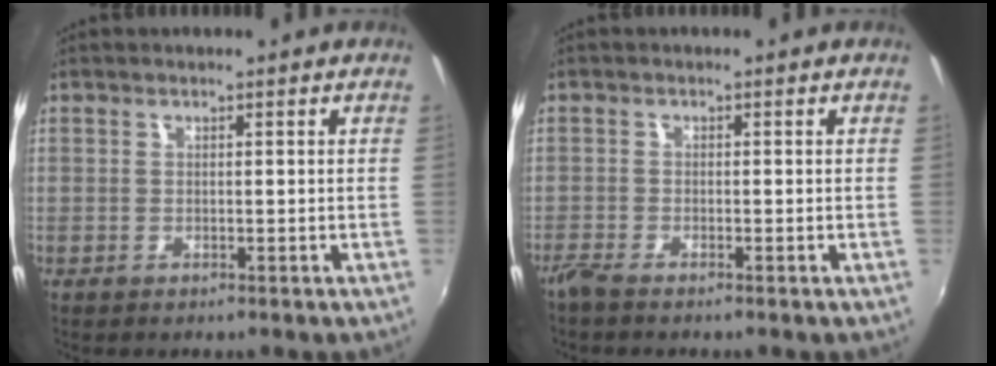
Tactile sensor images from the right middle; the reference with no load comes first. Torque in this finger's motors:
{"motor_torque": [1.09, -1.05, 0.61, 0.19]}